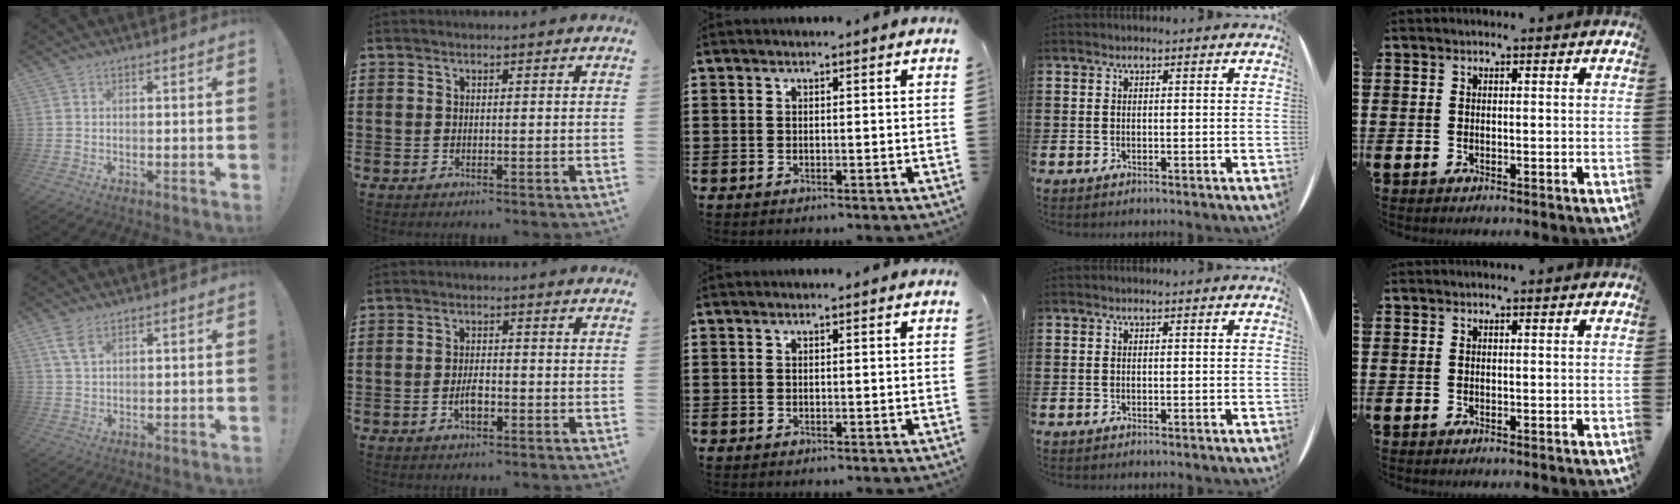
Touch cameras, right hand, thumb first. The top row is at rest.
{"thumb": {"total": 4.6, "force": [2.7, 2.1, 3.1], "torque": [-0.051, -0.010, 0.049]}, "index": {"total": 3.0, "force": [-1.1, 1.2, 2.5], "torque": [-0.051, 0.002, -0.022]}}